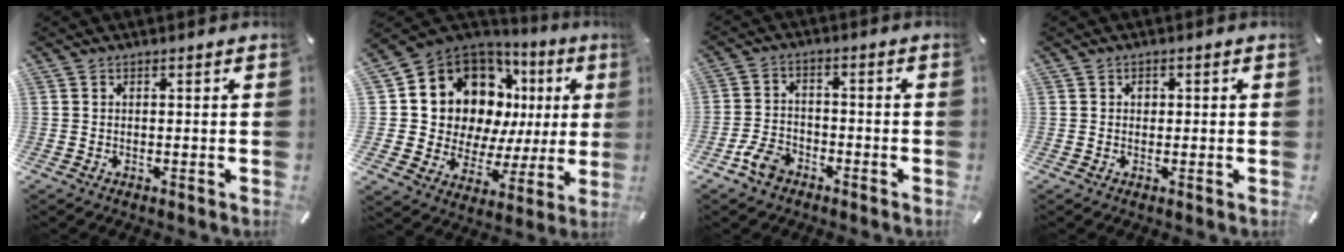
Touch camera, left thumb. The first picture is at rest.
{"total": 15.8, "force": [8.0, 11.9, 6.8], "torque": [-0.125, -0.070, 0.158]}
{"total": 6.2, "force": [-4.0, 3.9, 2.8], "torque": [-0.065, 0.018, -0.077]}
{"total": 1.3, "force": [0.1, 1.1, 0.6], "torque": [0.003, -0.002, -0.004]}